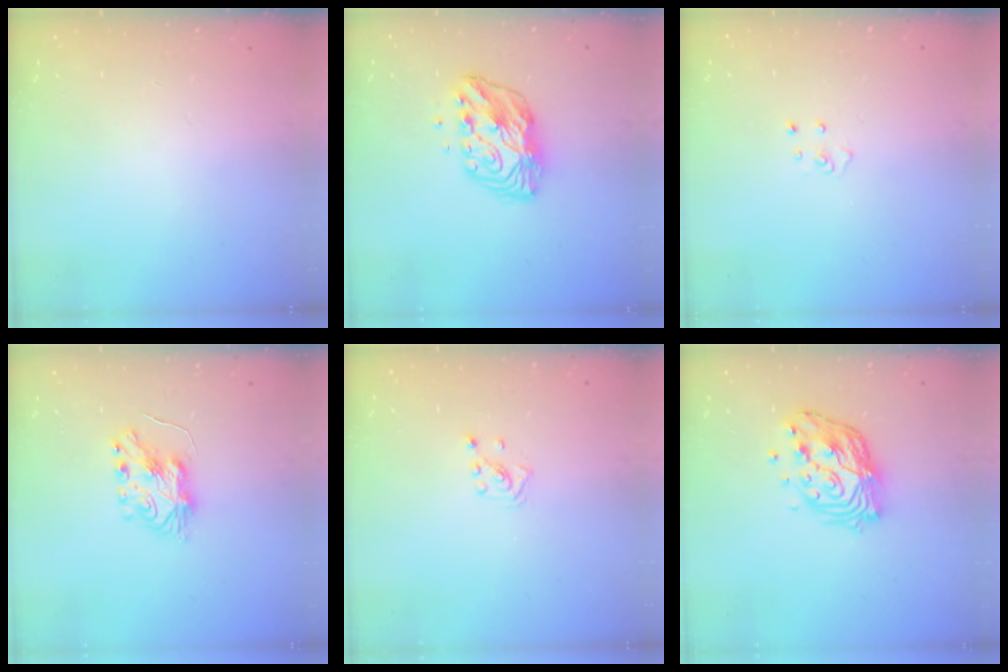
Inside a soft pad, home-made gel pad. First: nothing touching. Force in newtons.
{"total": 11.2, "press": 11.2, "slide": 0.9}
{"total": 3.6, "press": 3.6, "slide": 0.3}
{"total": 8.7, "press": 8.6, "slide": 0.9}
{"total": 2.6, "press": 2.6, "slide": 0.5}
{"total": 14.3, "press": 14.2, "slide": 1.2}